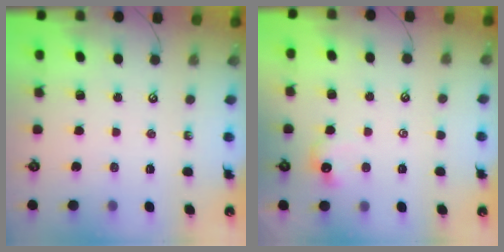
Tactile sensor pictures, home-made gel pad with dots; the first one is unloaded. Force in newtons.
{"total": 2.2, "press": 2.1, "slide": 0.7}